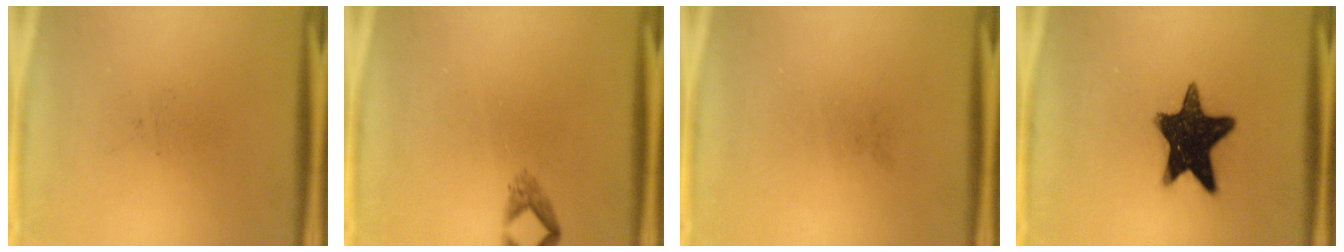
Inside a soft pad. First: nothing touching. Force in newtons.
{"total": 1.3}
{"total": 0.0}
{"total": 15.1}